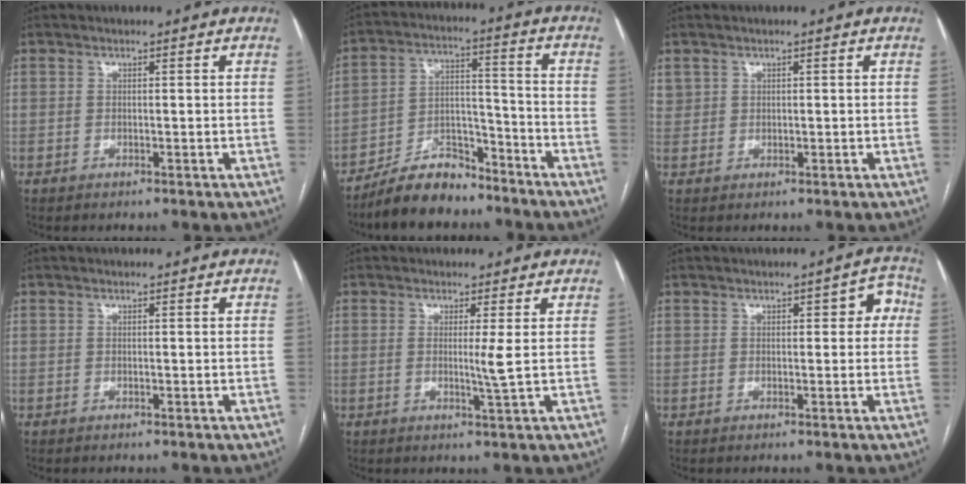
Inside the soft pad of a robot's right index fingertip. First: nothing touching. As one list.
[{"total": 10.0, "force": [-8.6, 3.5, 3.6], "torque": [-0.062, 0.017, -0.155]}, {"total": 1.6, "force": [0.9, 1.3, 0.1], "torque": [0.008, 0.007, 0.016]}, {"total": 0.0}, {"total": 2.5, "force": [0.2, -0.7, 2.4], "torque": [-0.042, -0.007, 0.003]}, {"total": 3.8, "force": [0.7, 1.9, 3.2], "torque": [-0.024, 0.025, 0.006]}]